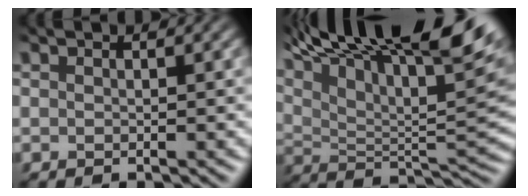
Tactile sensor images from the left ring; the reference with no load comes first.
{"total": 16.8, "force": [9.6, 5.4, 12.6], "torque": [-0.221, 0.037, 0.153]}